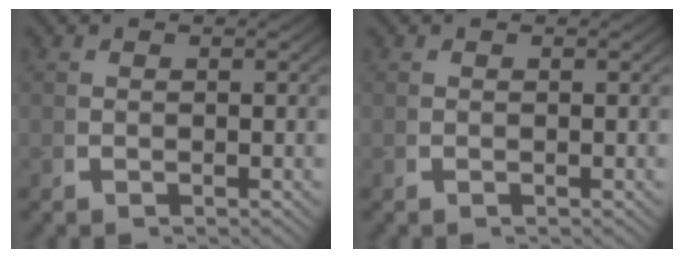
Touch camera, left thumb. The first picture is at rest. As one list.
[{"total": 0.0}]